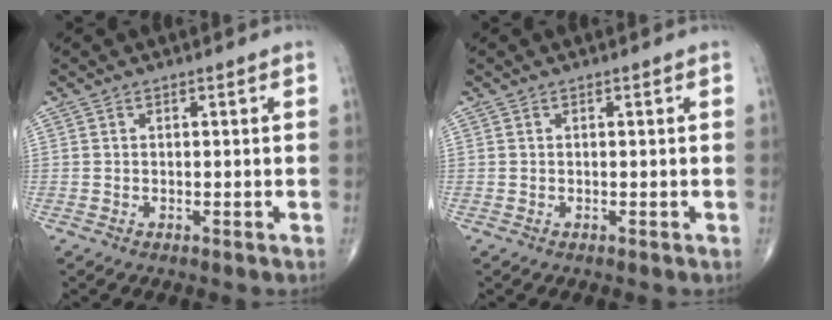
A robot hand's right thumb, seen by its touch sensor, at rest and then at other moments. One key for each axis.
{"total": 0.0}